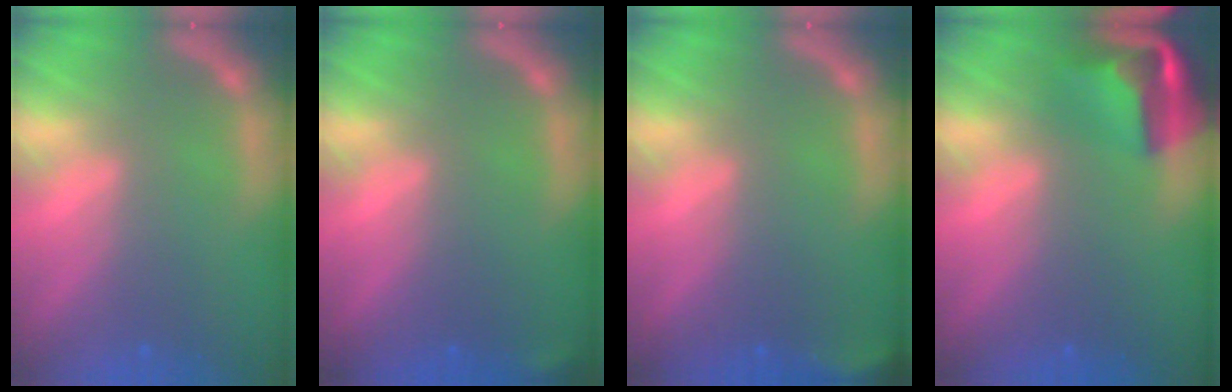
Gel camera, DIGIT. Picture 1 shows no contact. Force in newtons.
{"total": 0.9}
{"total": 2.9}
{"total": 6.4}